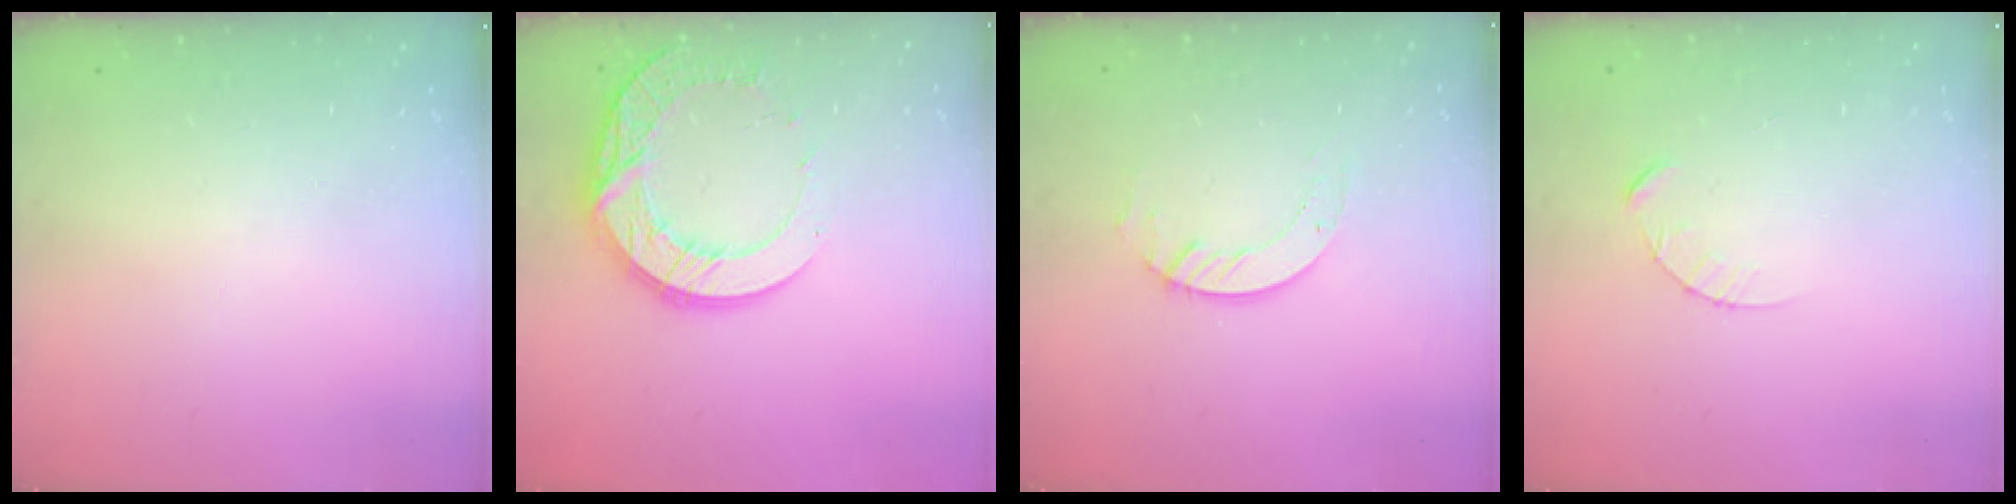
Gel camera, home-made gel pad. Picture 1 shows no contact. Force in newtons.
{"total": 17.8, "press": 17.7, "slide": 1.5}
{"total": 3.4, "press": 3.4, "slide": 0.1}
{"total": 3.1, "press": 3.1, "slide": 0.3}